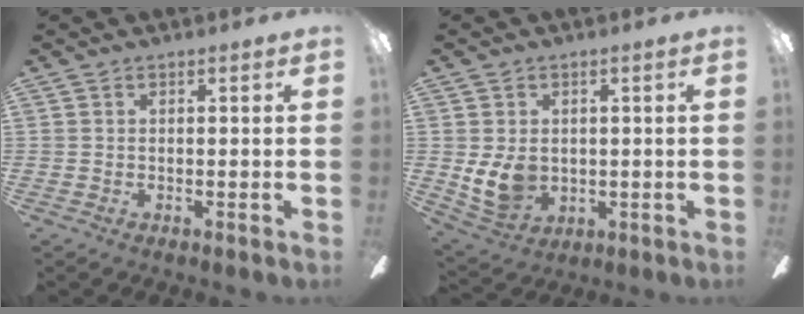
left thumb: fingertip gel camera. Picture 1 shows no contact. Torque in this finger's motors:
{"motor_torque": [0.65, 1.65, 0.66, -0.72, 0.05]}